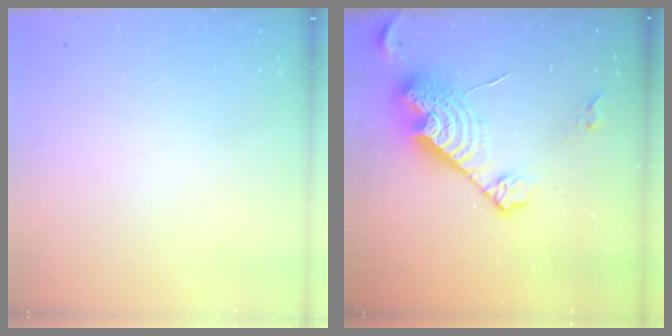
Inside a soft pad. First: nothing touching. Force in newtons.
{"total": 21.5, "press": 21.4, "slide": 1.6}